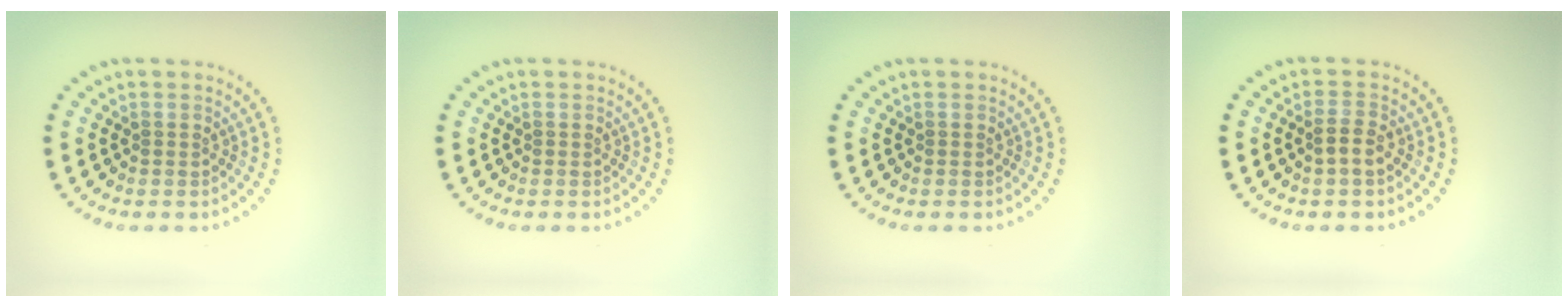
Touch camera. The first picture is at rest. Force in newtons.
{"total": 0.0}
{"total": 0.0}
{"total": 1.8, "press": 1.7, "slide": 0.5}